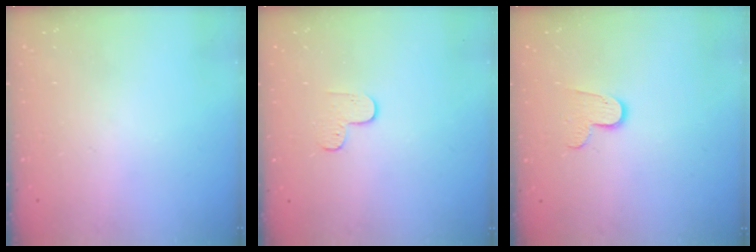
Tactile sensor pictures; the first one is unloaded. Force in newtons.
{"total": 5.5, "press": 5.5, "slide": 0.5}
{"total": 7.6, "press": 7.6, "slide": 0.5}